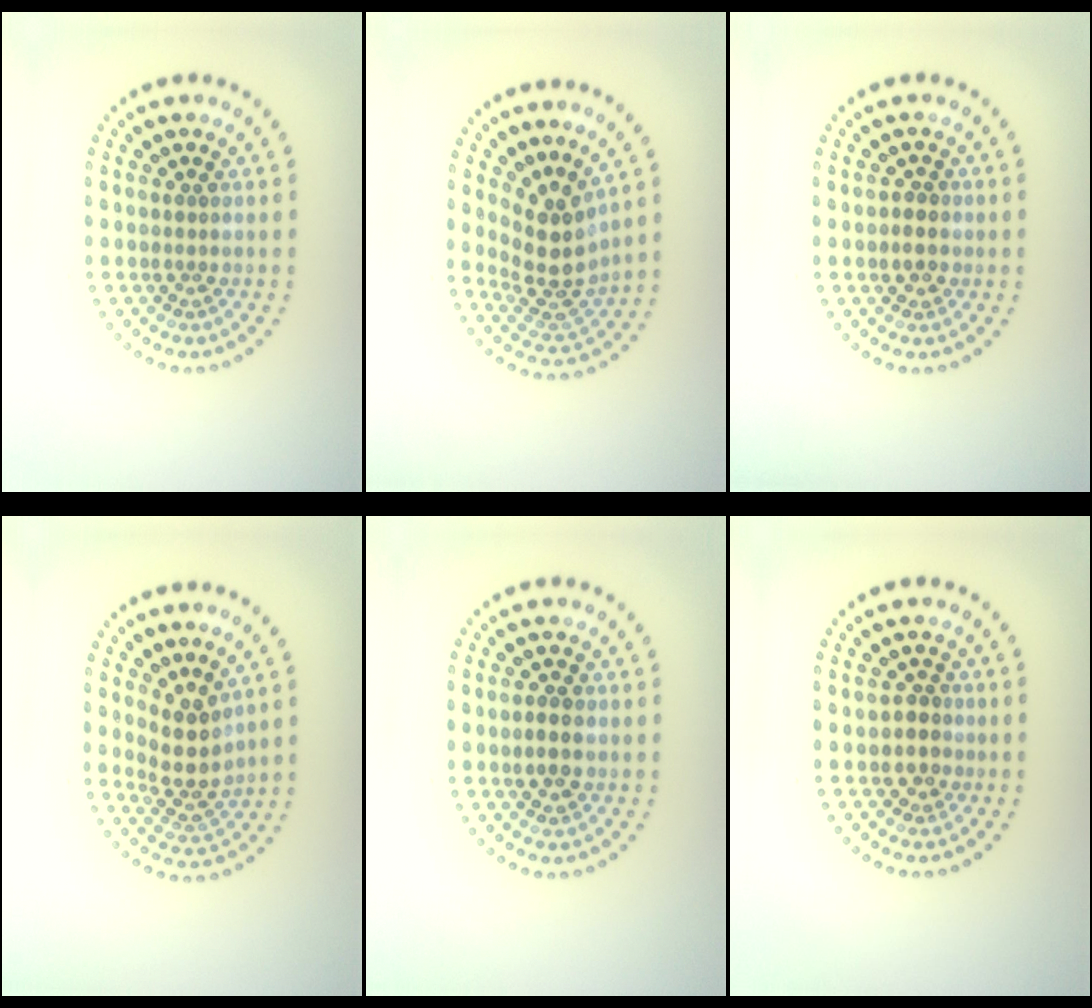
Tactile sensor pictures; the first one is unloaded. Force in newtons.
{"total": 4.1, "press": 3.2, "slide": 2.6}
{"total": 1.3, "press": 1.2, "slide": 0.5}
{"total": 3.5, "press": 2.7, "slide": 2.2}
{"total": 2.2, "press": 2.2, "slide": 0.1}
{"total": 1.8, "press": 1.5, "slide": 1.1}